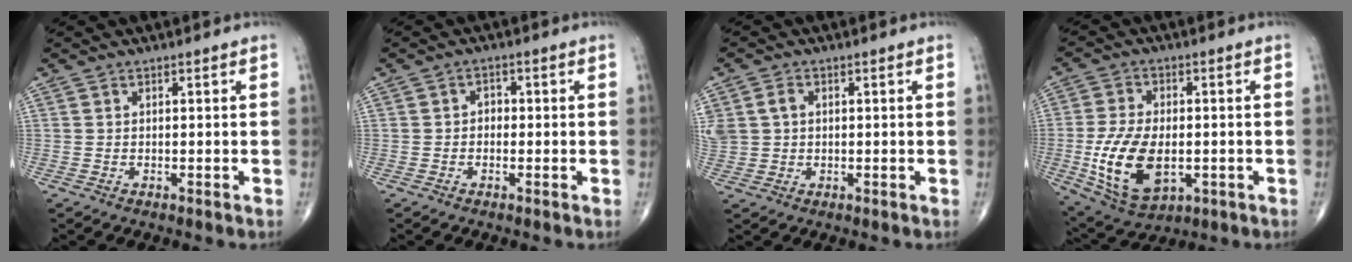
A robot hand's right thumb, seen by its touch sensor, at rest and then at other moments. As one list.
[{"total": 1.7, "force": [-0.3, 1.4, 0.9], "torque": [-0.001, 0.008, -0.011]}, {"total": 7.4, "force": [1.5, 6.0, 4.1], "torque": [-0.110, 0.013, 0.037]}, {"total": 14.7, "force": [-2.7, 8.4, 11.7], "torque": [-0.217, -0.007, -0.033]}]